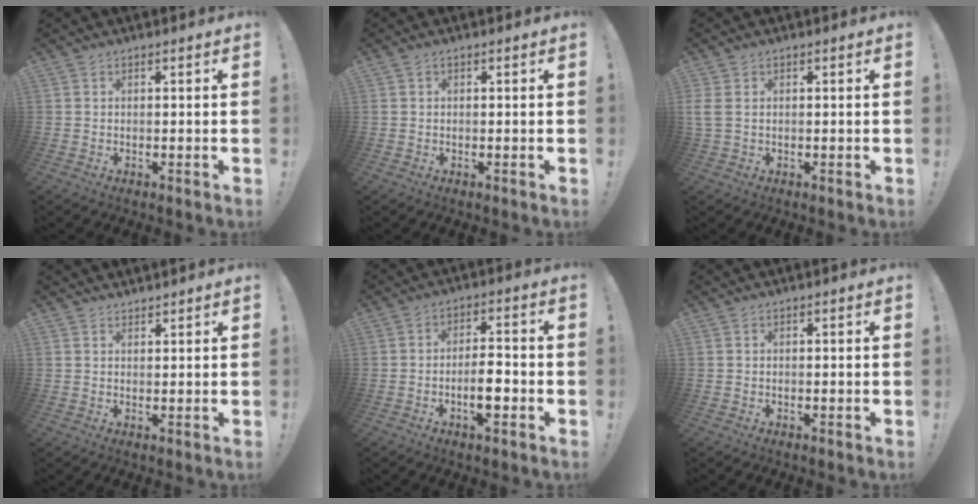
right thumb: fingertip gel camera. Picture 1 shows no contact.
{"total": 0.7, "force": [0.3, 0.5, 0.4], "torque": [-0.012, 0.004, 0.006]}
{"total": 2.6, "force": [0.7, 1.4, 2.1], "torque": [-0.051, 0.003, 0.014]}
{"total": 1.4, "force": [1.3, 0.2, -0.3], "torque": [0.014, -0.010, 0.024]}
{"total": 7.6, "force": [-2.9, 2.3, 6.6], "torque": [-0.110, 0.008, -0.051]}
{"total": 0.0}